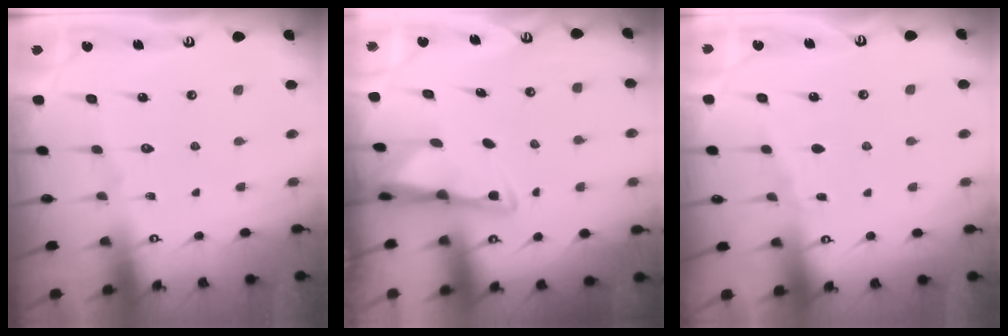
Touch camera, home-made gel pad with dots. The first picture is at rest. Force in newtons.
{"total": 3.1, "press": 3.1, "slide": 0.6}
{"total": 2.8, "press": 2.7, "slide": 0.3}